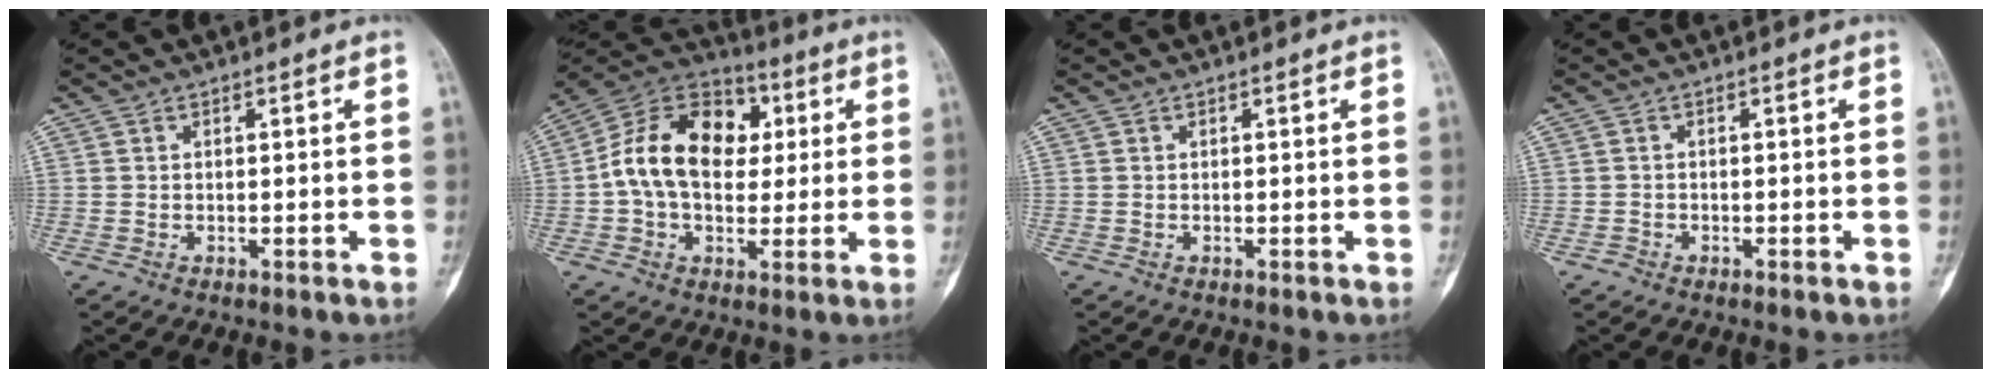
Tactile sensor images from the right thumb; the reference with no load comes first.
{"total": 17.5, "force": [2.0, 12.4, 12.3], "torque": [-0.183, 0.027, 0.024]}
{"total": 0.0}
{"total": 0.8, "force": [-0.6, 0.5, -0.1], "torque": [0.000, 0.003, -0.015]}